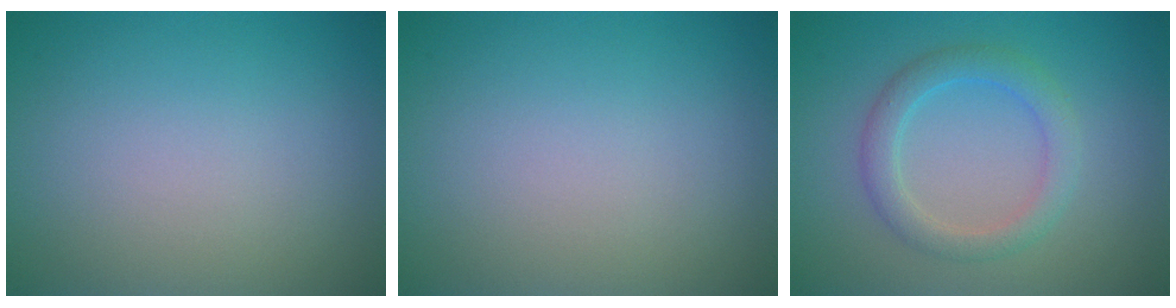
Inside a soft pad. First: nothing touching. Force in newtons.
{"total": 0.0}
{"total": 2.9, "press": 2.9, "slide": 0.2}